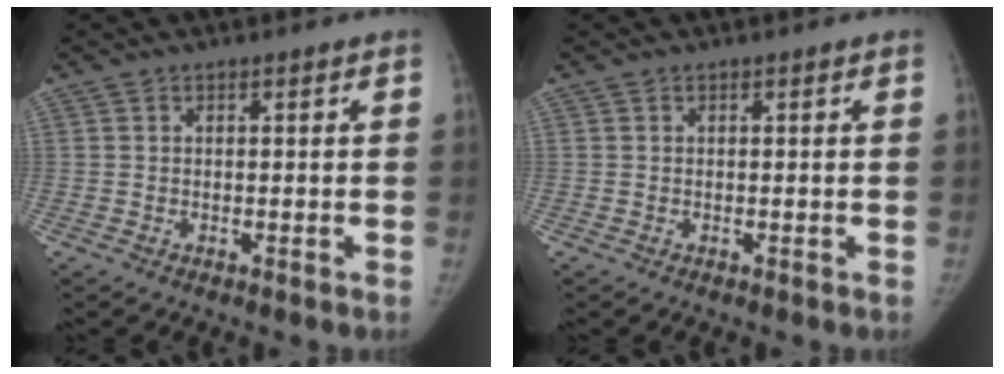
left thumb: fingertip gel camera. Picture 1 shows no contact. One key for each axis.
{"total": 0.0}